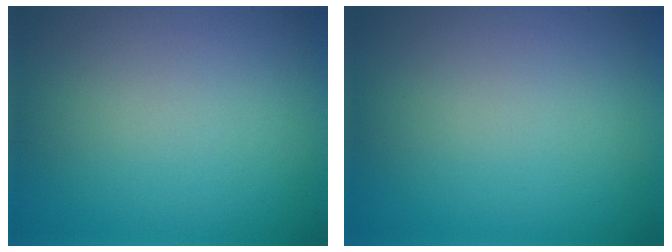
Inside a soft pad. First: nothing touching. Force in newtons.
{"total": 0.0}